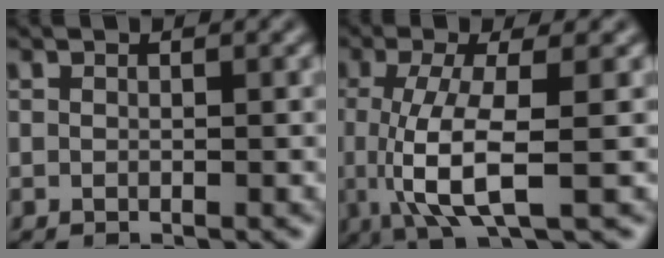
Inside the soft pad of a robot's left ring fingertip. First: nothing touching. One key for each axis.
{"total": 6.2, "fx": -0.6, "fy": 1.6, "fz": 6.0, "tx": -0.121, "ty": -0.013, "tz": -0.008}